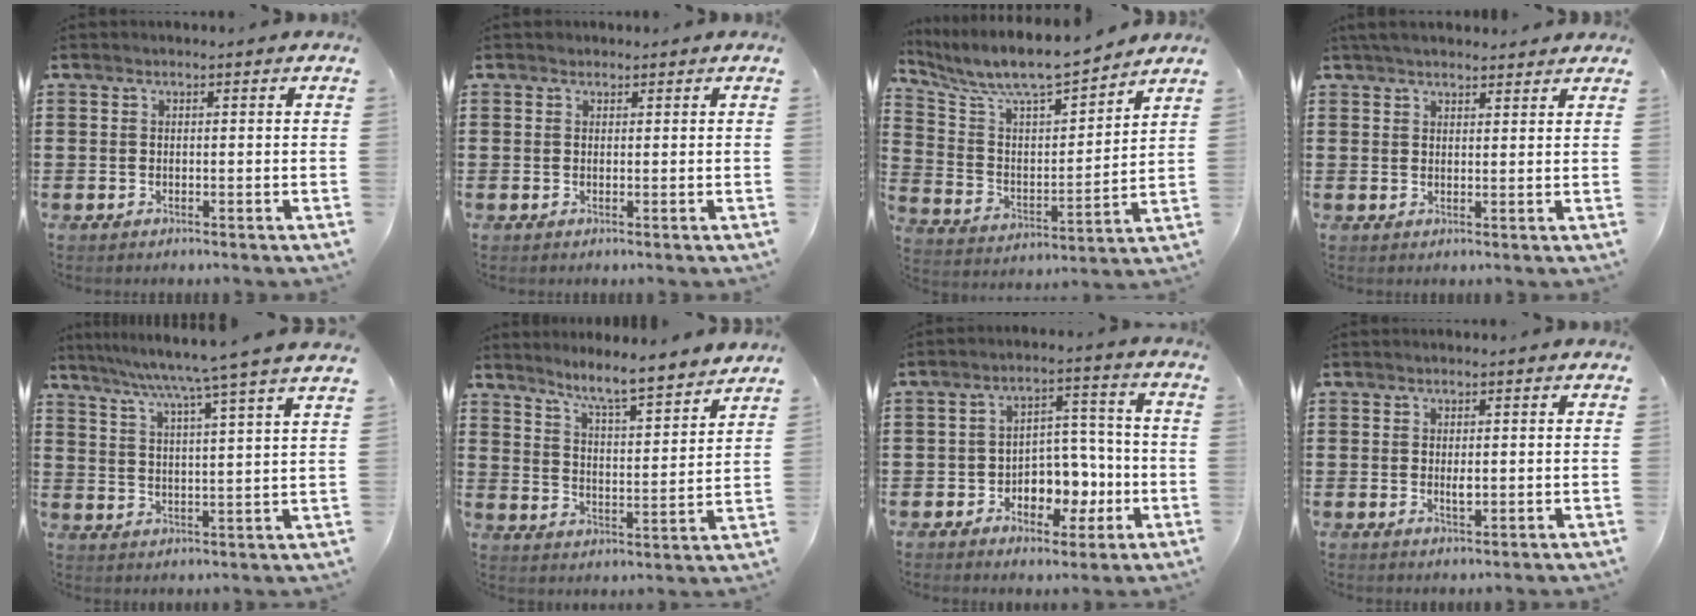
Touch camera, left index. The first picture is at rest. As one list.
[{"total": 0.6, "force": [0.4, 0.4, 0.1], "torque": [-0.003, 0.003, 0.009]}, {"total": 8.0, "force": [7.3, 1.0, 3.1], "torque": [-0.094, -0.052, 0.122]}, {"total": 3.2, "force": [3.0, 0.6, 1.1], "torque": [-0.028, 0.002, 0.057]}, {"total": 6.8, "force": [5.7, -1.8, 3.1], "torque": [-0.082, -0.041, 0.089]}, {"total": 6.2, "force": [5.7, -0.6, 2.3], "torque": [-0.069, -0.044, 0.093]}, {"total": 6.1, "force": [-2.0, 4.9, 3.1], "torque": [-0.056, 0.013, -0.035]}, {"total": 1.7, "force": [0.1, 0.5, 1.6], "torque": [-0.030, 0.000, 0.001]}]